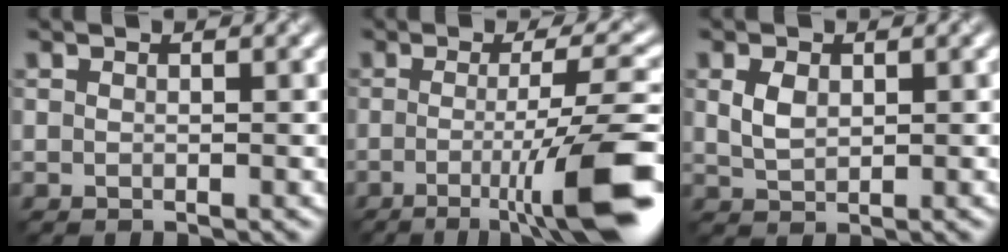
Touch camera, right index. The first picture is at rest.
{"total": 10.7, "force": [-3.1, 2.2, 10.0], "torque": [-0.115, 0.000, -0.045]}
{"total": 1.6, "force": [0.1, 1.1, 1.1], "torque": [-0.027, 0.006, 0.015]}